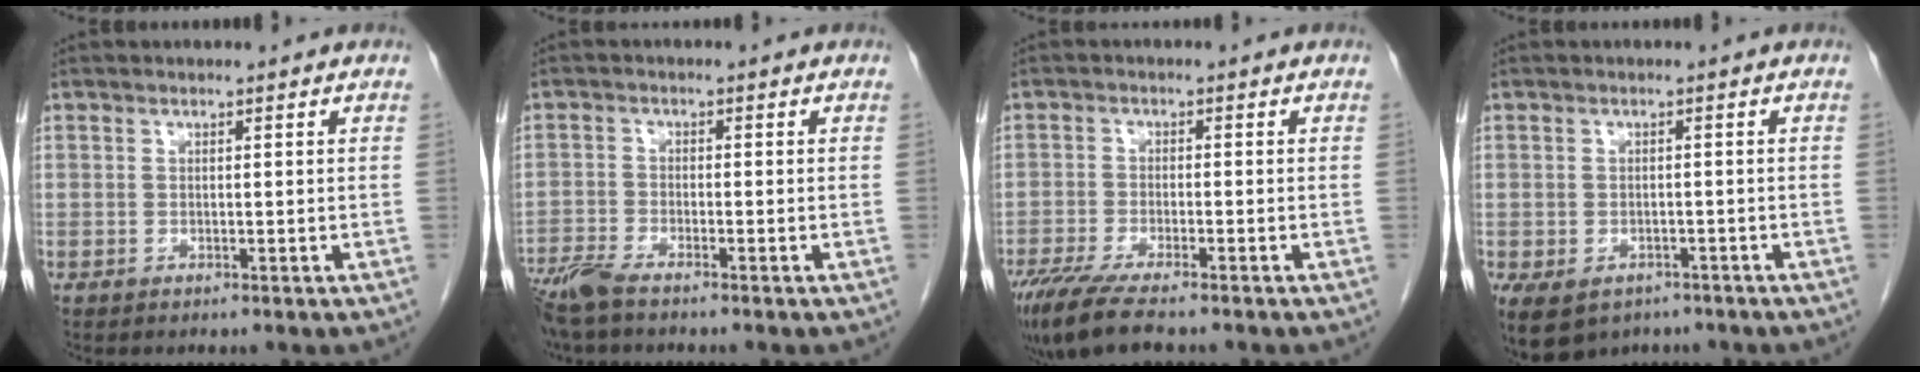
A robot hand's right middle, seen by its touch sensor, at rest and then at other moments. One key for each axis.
{"total": 5.0, "fx": -4.1, "fy": 0.6, "fz": 2.7, "tx": -0.057, "ty": -0.014, "tz": -0.083}
{"total": 9.0, "fx": -7.1, "fy": 1.2, "fz": 5.4, "tx": -0.093, "ty": -0.023, "tz": -0.119}
{"total": 9.5, "fx": -5.9, "fy": 6.3, "fz": 3.9, "tx": -0.094, "ty": 0.001, "tz": -0.081}